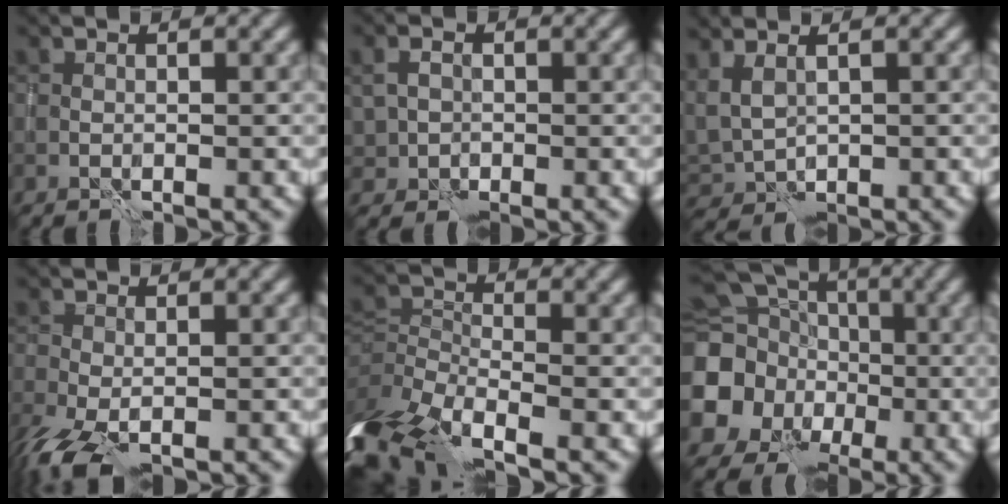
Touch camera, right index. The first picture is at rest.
{"total": 2.0, "force": [-0.1, 1.8, 0.8], "torque": [-0.013, -0.002, -0.003]}
{"total": 3.4, "force": [1.3, 2.0, 2.4], "torque": [-0.052, -0.004, 0.042]}
{"total": 3.9, "force": [-2.1, 1.7, 2.8], "torque": [-0.061, -0.017, -0.045]}
{"total": 10.0, "force": [-6.2, 5.0, 6.0], "torque": [-0.110, -0.005, -0.087]}
{"total": 14.7, "force": [-2.0, 13.8, 4.6], "torque": [-0.144, -0.016, -0.065]}